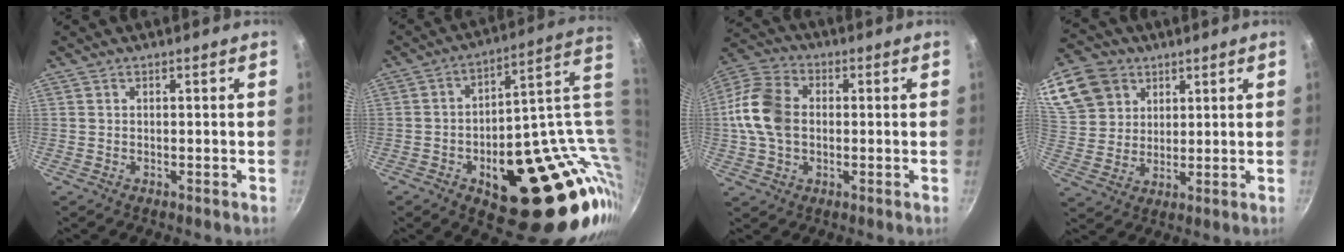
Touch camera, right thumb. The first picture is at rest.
{"total": 31.2, "force": [2.0, 16.4, 26.4], "torque": [-0.273, -0.001, 0.060]}
{"total": 12.5, "force": [0.2, 8.9, 8.8], "torque": [-0.164, 0.021, -0.011]}
{"total": 16.9, "force": [7.9, 13.2, 6.9], "torque": [-0.151, 0.004, 0.155]}